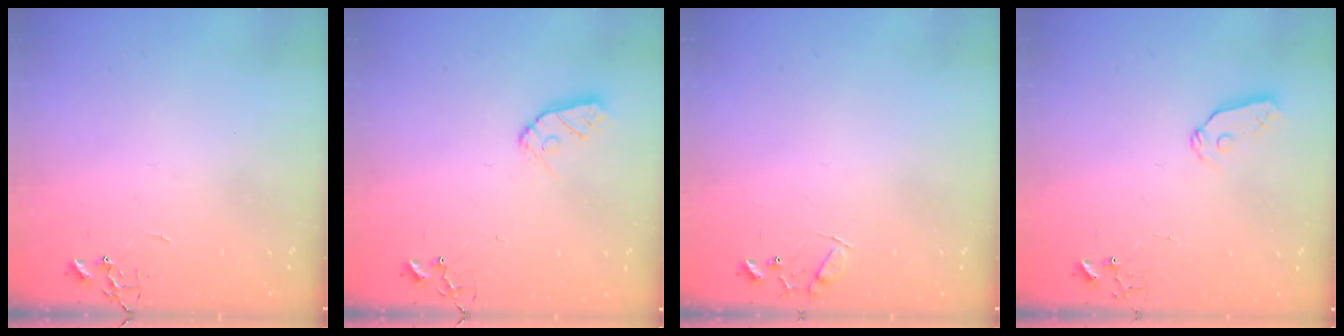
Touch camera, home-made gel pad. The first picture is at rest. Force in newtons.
{"total": 8.0, "press": 8.0, "slide": 0.5}
{"total": 7.7, "press": 7.6, "slide": 0.5}
{"total": 6.5, "press": 6.5, "slide": 0.2}